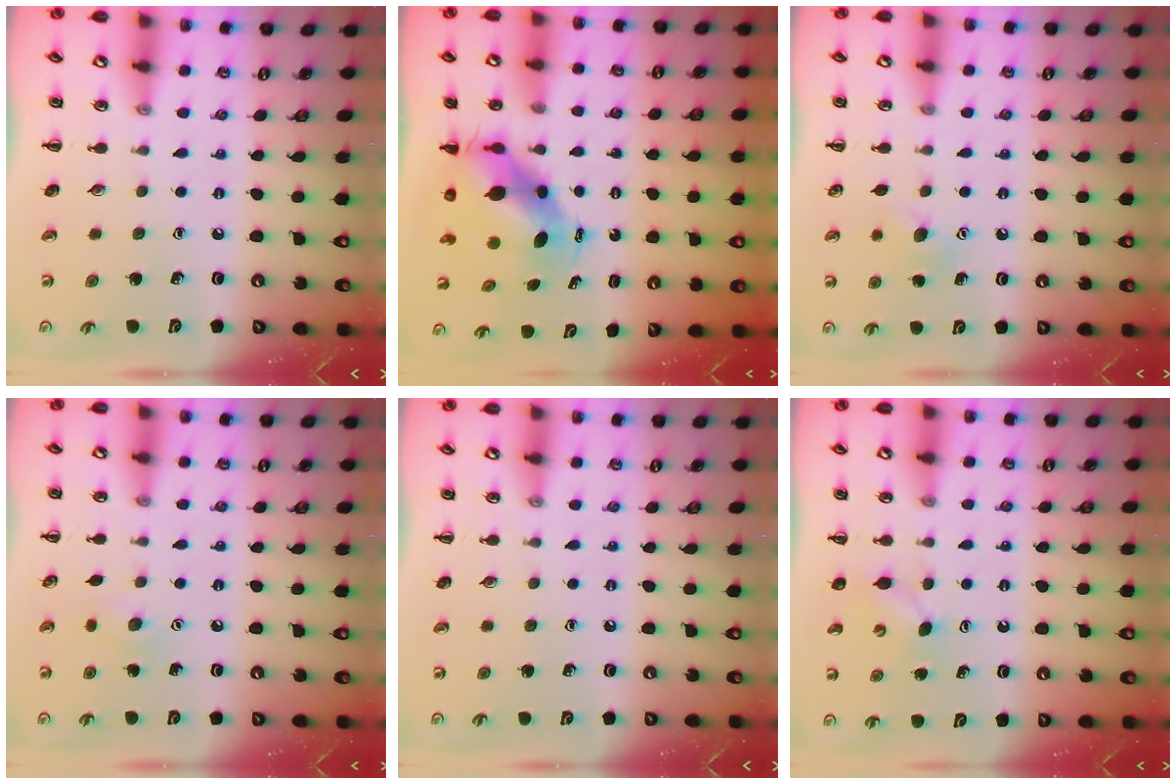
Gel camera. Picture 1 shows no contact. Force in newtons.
{"total": 5.8, "press": 5.6, "slide": 1.5}
{"total": 6.3, "press": 6.0, "slide": 1.7}
{"total": 5.0, "press": 4.8, "slide": 1.3}
{"total": 0.0}
{"total": 3.7, "press": 3.6, "slide": 0.6}